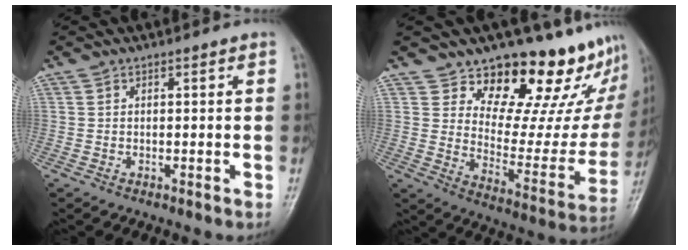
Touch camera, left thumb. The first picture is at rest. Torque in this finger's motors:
{"motor_torque": [0.63, 0.40, 0.83, -1.70, 0.19]}